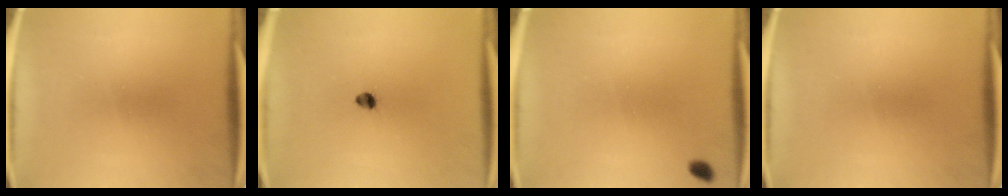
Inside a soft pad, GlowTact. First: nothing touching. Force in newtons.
{"total": 2.0}
{"total": 1.2}
{"total": 0.0}